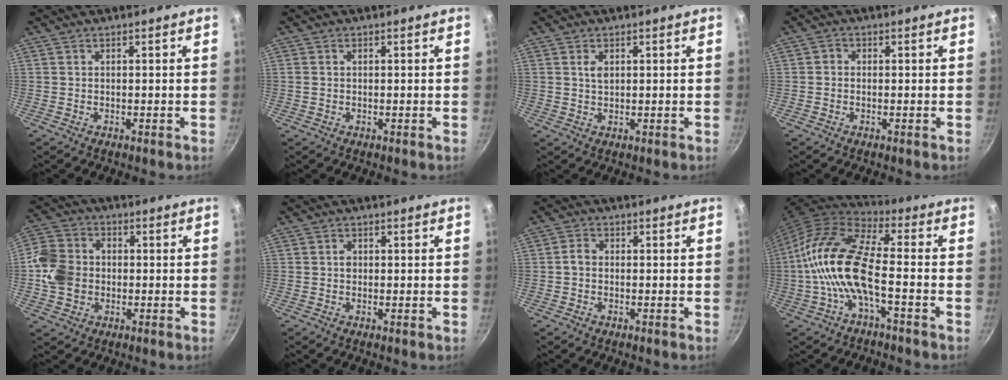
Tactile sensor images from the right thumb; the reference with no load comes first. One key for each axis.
{"total": 0.8, "fx": 0.1, "fy": 0.7, "fz": 0.4, "tx": -0.008, "ty": 0.003, "tz": 0.000}
{"total": 2.1, "fx": 0.7, "fy": 1.3, "fz": 1.5, "tx": -0.025, "ty": -0.002, "tz": 0.012}
{"total": 1.1, "fx": -0.3, "fy": 1.0, "fz": 0.4, "tx": -0.006, "ty": 0.005, "tz": -0.007}
{"total": 10.3, "fx": -0.8, "fy": 8.5, "fz": 5.7, "tx": -0.088, "ty": 0.016, "tz": -0.031}
{"total": 1.3, "fx": 0.1, "fy": 1.1, "fz": 0.7, "tx": -0.008, "ty": 0.001, "tz": -0.001}
{"total": 2.2, "fx": -0.4, "fy": 1.7, "fz": 1.3, "tx": -0.021, "ty": 0.013, "tz": -0.011}
{"total": 14.9, "fx": -2.9, "fy": 5.5, "fz": 13.6, "tx": -0.272, "ty": 0.037, "tz": -0.072}